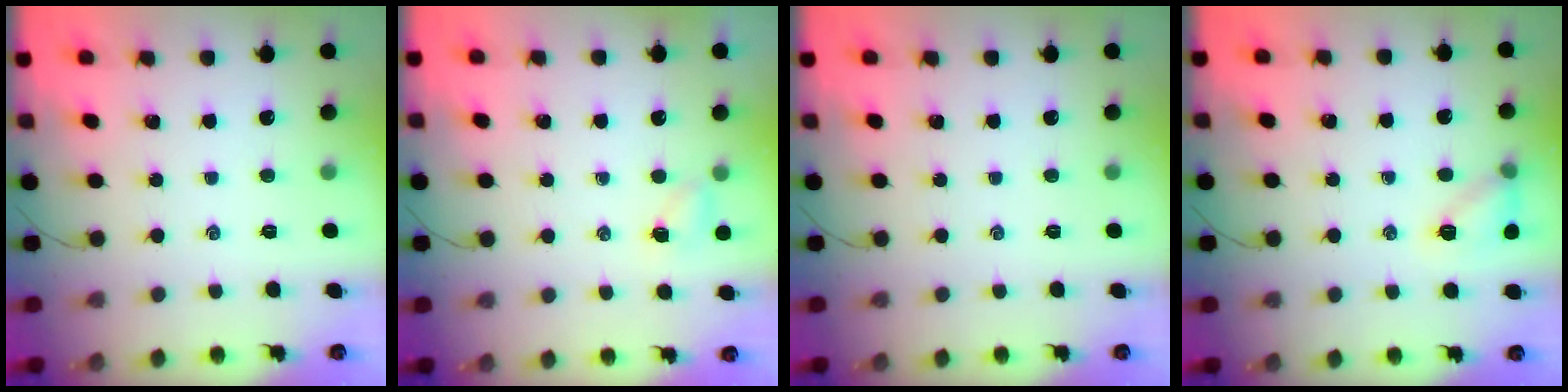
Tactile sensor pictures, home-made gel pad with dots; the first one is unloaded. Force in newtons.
{"total": 3.6, "press": 3.4, "slide": 1.1}
{"total": 0.0}
{"total": 9.9, "press": 9.7, "slide": 1.9}